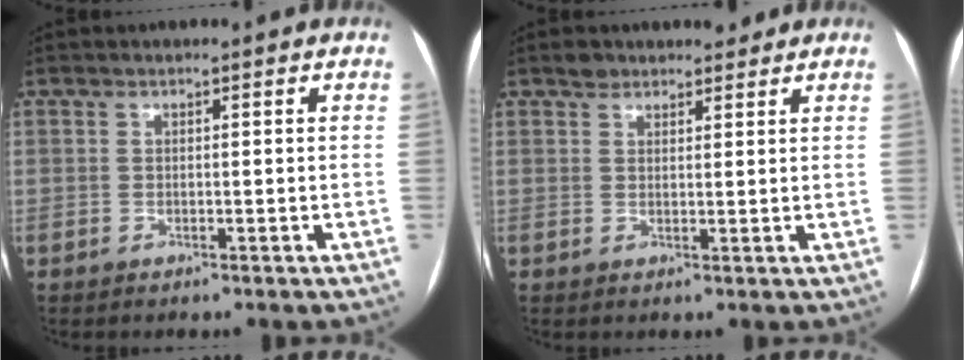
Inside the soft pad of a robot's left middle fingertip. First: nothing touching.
{"total": 3.3, "force": [2.8, 1.6, 0.6], "torque": [-0.005, 0.012, 0.042]}